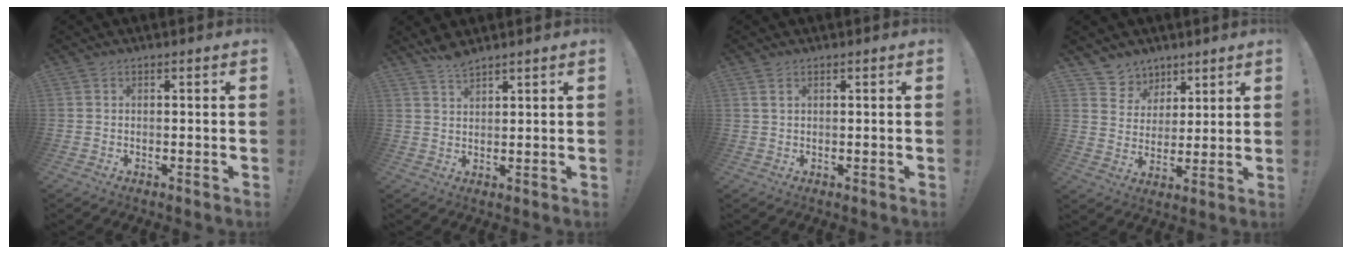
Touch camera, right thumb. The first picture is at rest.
{"total": 3.8, "force": [3.4, 0.8, 1.3], "torque": [-0.021, -0.023, 0.061]}
{"total": 1.6, "force": [0.8, 0.6, 1.2], "torque": [-0.016, -0.002, 0.014]}
{"total": 7.4, "force": [5.1, 5.4, 0.3], "torque": [-0.010, -0.049, 0.103]}